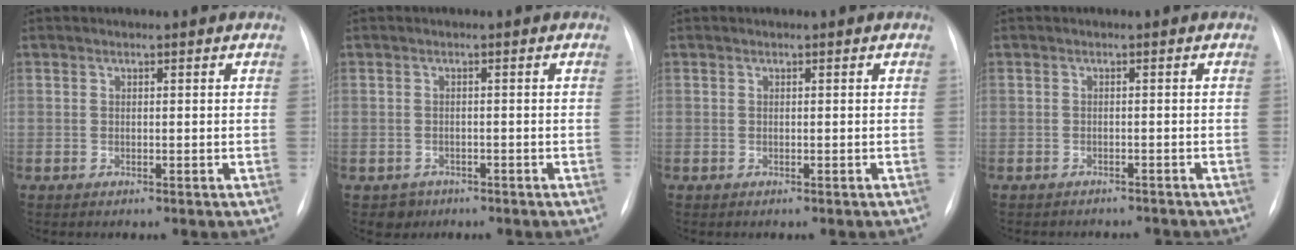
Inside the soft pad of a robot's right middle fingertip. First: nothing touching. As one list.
[{"total": 2.4, "force": [-1.5, 1.9, 0.0], "torque": [0.000, 0.008, -0.020]}, {"total": 0.0}, {"total": 4.9, "force": [-4.4, 2.0, 0.6], "torque": [-0.002, 0.003, -0.051]}]